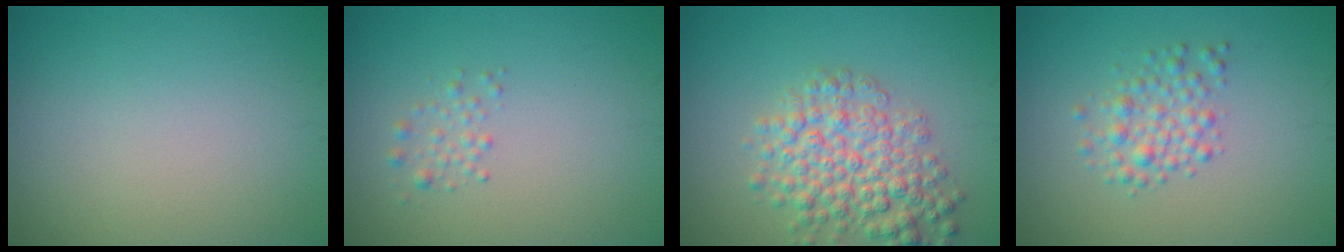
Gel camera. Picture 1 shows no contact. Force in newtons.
{"total": 1.5, "press": 1.5, "slide": 0.0}
{"total": 5.4, "press": 5.4, "slide": 0.2}
{"total": 2.4, "press": 2.4, "slide": 0.1}